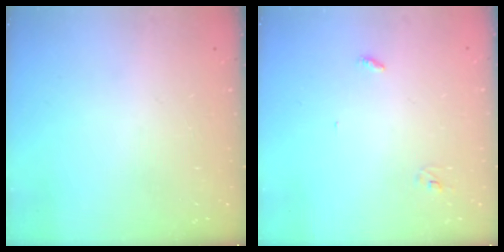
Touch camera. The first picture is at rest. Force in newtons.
{"total": 2.8, "press": 2.8, "slide": 0.2}